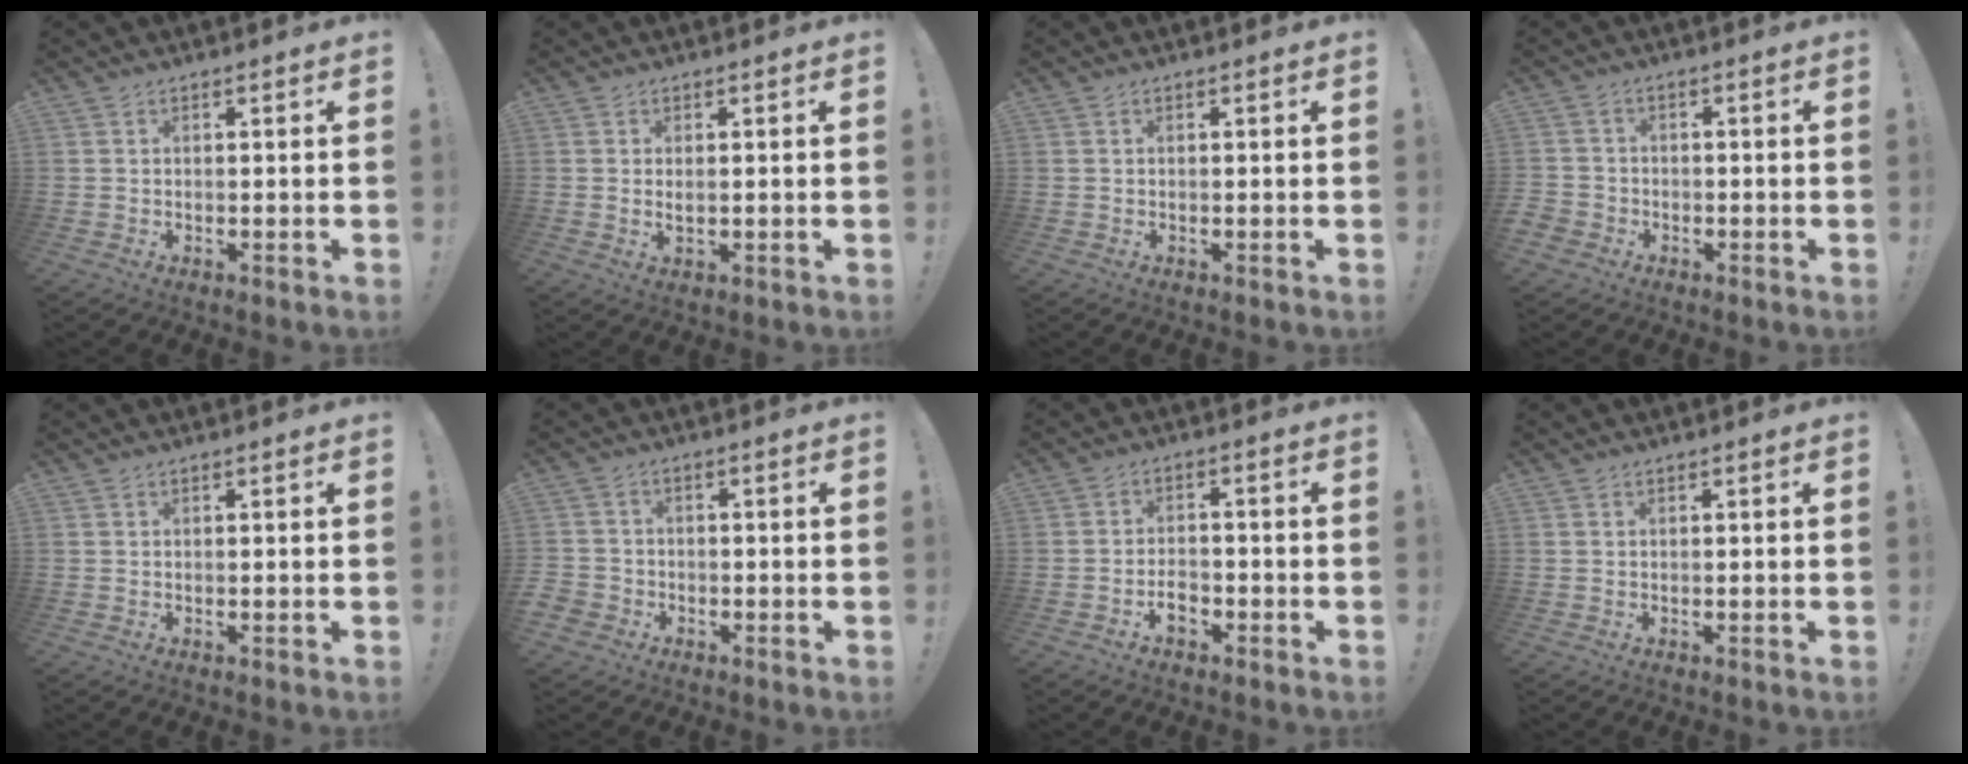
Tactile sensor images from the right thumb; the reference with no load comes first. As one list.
[{"total": 1.8, "force": [0.5, 0.8, 1.5], "torque": [-0.020, -0.002, 0.006]}, {"total": 0.0}, {"total": 3.3, "force": [-1.9, 2.5, 1.0], "torque": [-0.025, 0.008, -0.036]}, {"total": 0.0}, {"total": 3.5, "force": [-2.0, 2.7, 1.0], "torque": [-0.026, 0.010, -0.038]}, {"total": 4.1, "force": [-2.5, 2.4, 2.3], "torque": [-0.030, 0.011, -0.045]}, {"total": 0.0}]